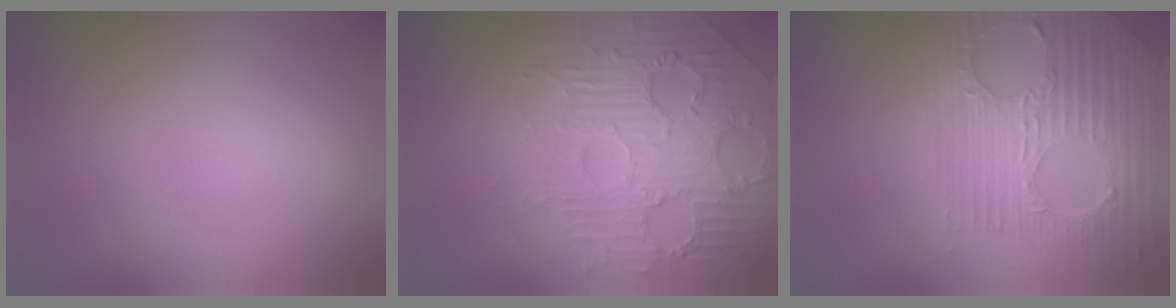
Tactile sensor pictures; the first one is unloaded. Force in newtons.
{"total": 5.6, "press": 4.7, "slide": 3.0}
{"total": 3.9, "press": 3.7, "slide": 0.9}